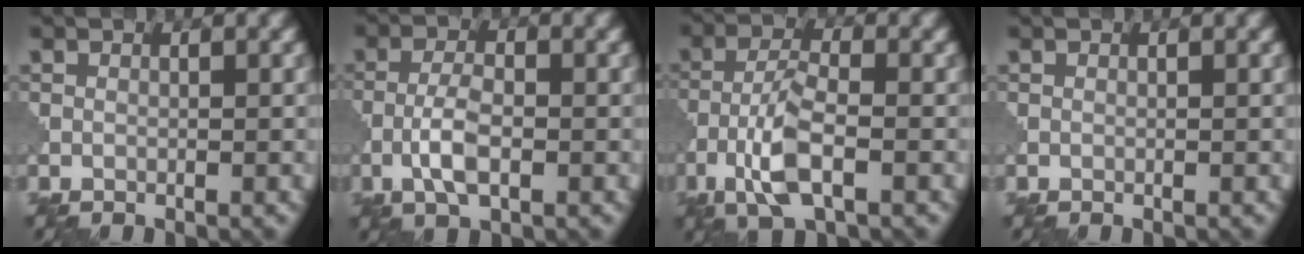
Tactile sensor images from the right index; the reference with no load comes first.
{"total": 3.6, "force": [-1.2, 1.3, 3.1], "torque": [-0.066, 0.002, -0.029]}
{"total": 5.2, "force": [-2.3, 1.6, 4.4], "torque": [-0.089, 0.004, -0.050]}
{"total": 0.0}